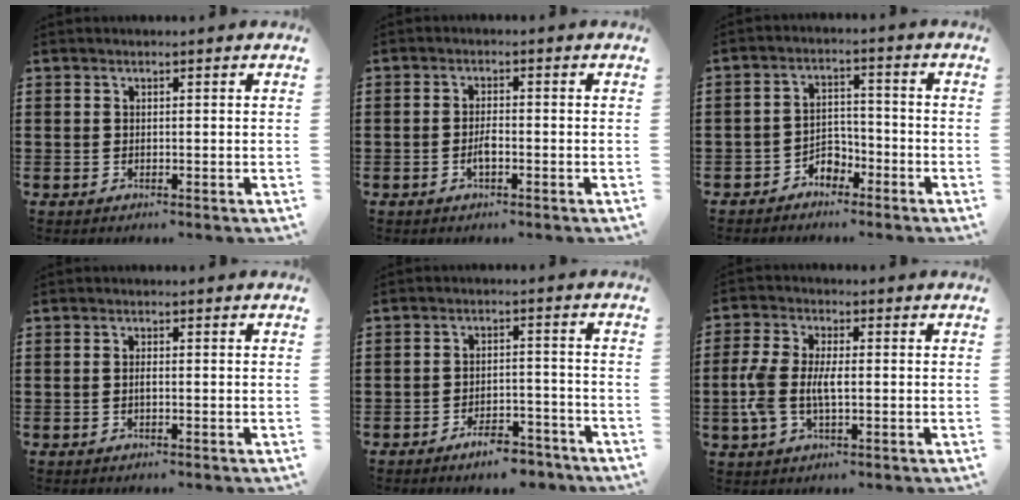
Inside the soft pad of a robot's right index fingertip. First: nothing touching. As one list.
[{"total": 2.3, "force": [-0.9, 0.7, 2.0], "torque": [-0.045, 0.000, -0.019]}, {"total": 3.6, "force": [-2.9, 2.0, 0.9], "torque": [-0.021, 0.011, -0.060]}, {"total": 0.8, "force": [-0.2, 0.2, 0.8], "torque": [-0.014, -0.002, -0.003]}, {"total": 5.3, "force": [-4.7, 1.1, 2.0], "torque": [-0.030, 0.011, -0.087]}, {"total": 6.1, "force": [-0.7, 2.8, 5.3], "torque": [-0.137, -0.009, -0.025]}]